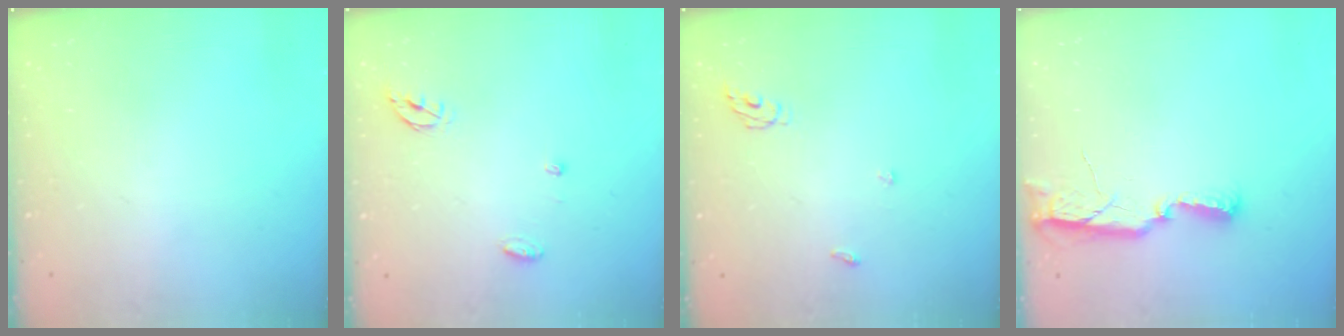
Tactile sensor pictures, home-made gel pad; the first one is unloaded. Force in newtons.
{"total": 4.4, "press": 4.4, "slide": 0.4}
{"total": 5.2, "press": 5.1, "slide": 0.3}
{"total": 9.5, "press": 8.0, "slide": 5.2}